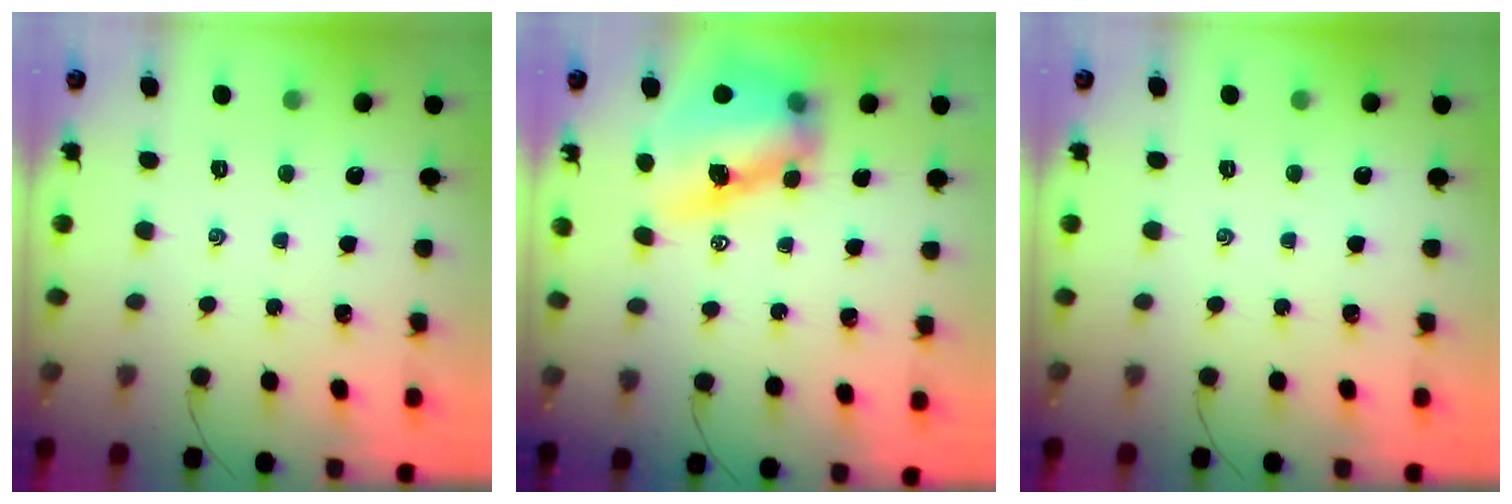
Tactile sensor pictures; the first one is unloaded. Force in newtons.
{"total": 12.9, "press": 12.4, "slide": 3.6}
{"total": 0.0}